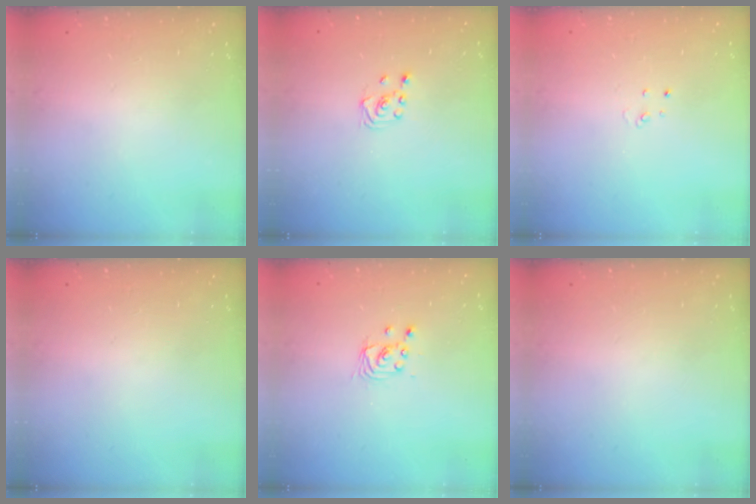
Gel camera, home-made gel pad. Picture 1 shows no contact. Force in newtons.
{"total": 2.3, "press": 2.2, "slide": 0.7}
{"total": 2.6, "press": 2.6, "slide": 0.2}
{"total": 0.0}
{"total": 2.9, "press": 2.9, "slide": 0.2}
{"total": 0.0}